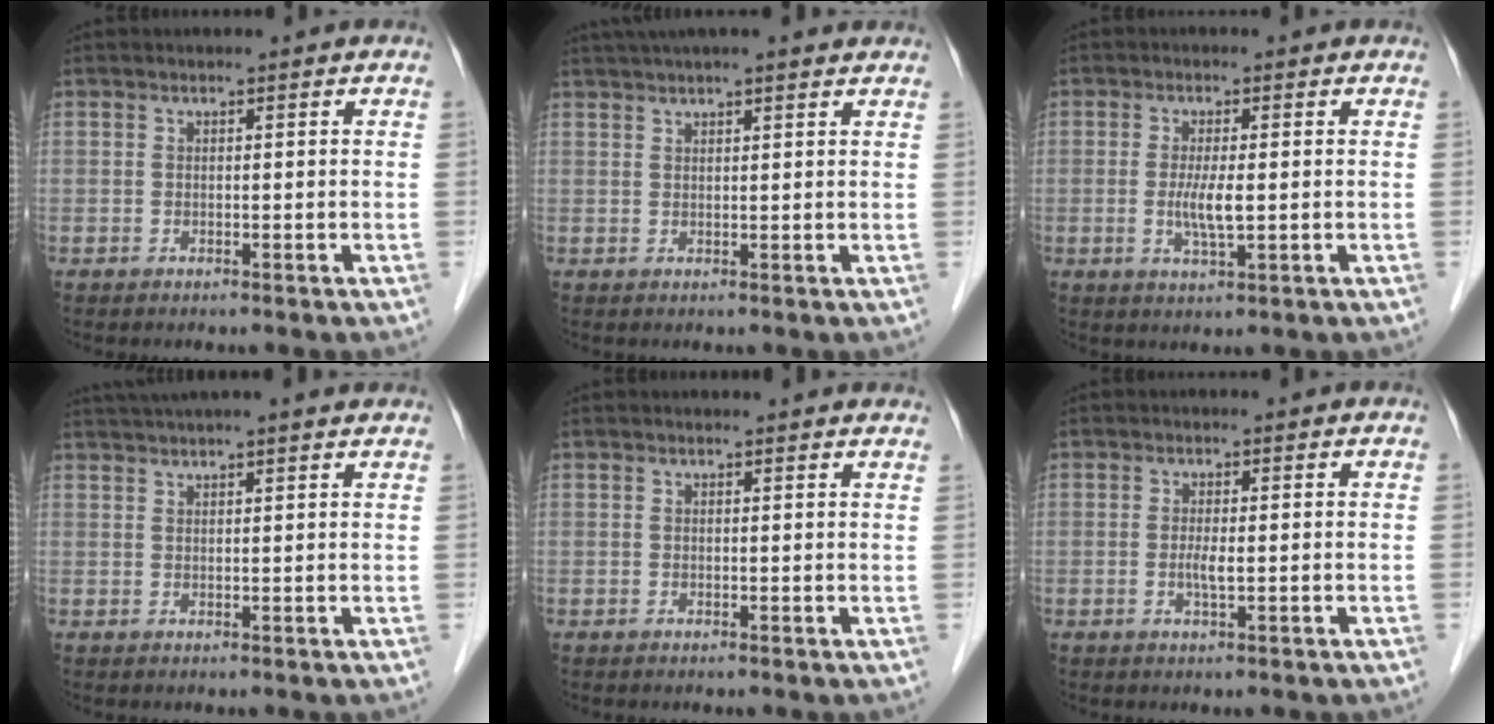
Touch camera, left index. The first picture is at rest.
{"total": 10.4, "force": [8.8, 1.2, 5.4], "torque": [-0.087, 0.043, 0.119]}
{"total": 3.9, "force": [-0.3, 0.6, 3.8], "torque": [-0.081, -0.007, -0.005]}
{"total": 10.5, "force": [9.2, 0.6, 5.2], "torque": [-0.084, 0.040, 0.122]}
{"total": 4.2, "force": [4.0, 0.6, 1.0], "torque": [-0.014, 0.010, 0.033]}
{"total": 1.9, "force": [-0.2, 0.3, 1.8], "torque": [-0.041, -0.002, -0.003]}